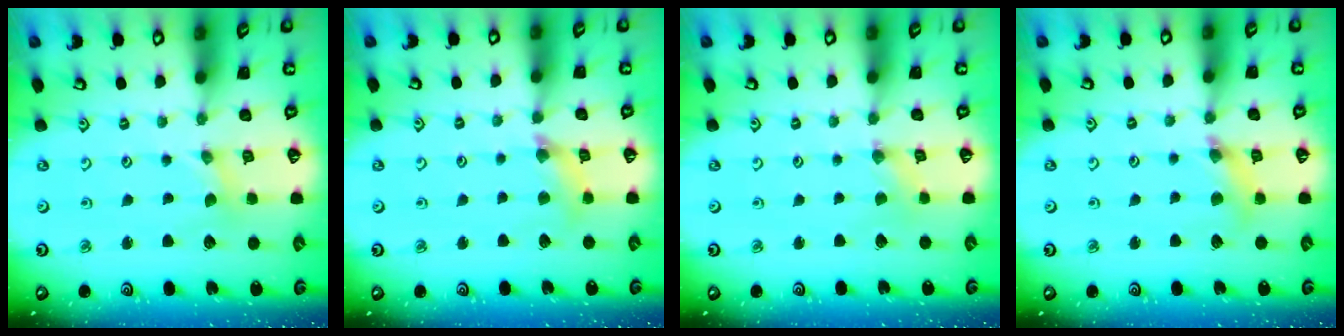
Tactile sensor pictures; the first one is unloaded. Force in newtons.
{"total": 7.7, "press": 7.7, "slide": 0.9}
{"total": 0.9, "press": 0.9, "slide": 0.2}
{"total": 6.6, "press": 6.6, "slide": 0.8}